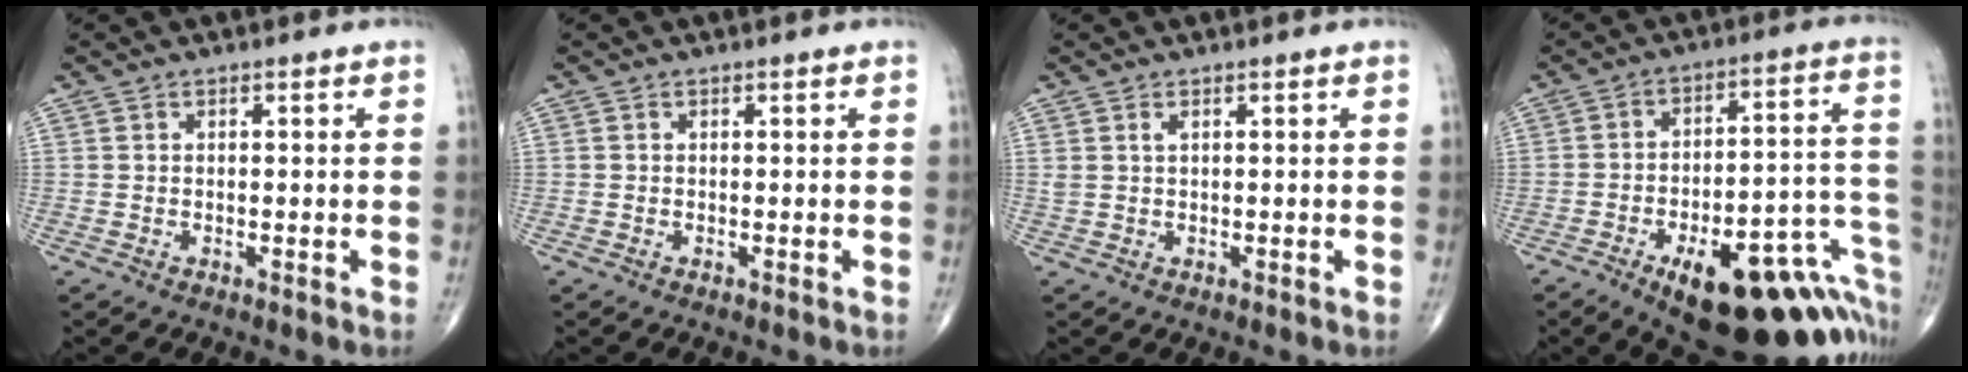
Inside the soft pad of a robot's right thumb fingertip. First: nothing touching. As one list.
[{"total": 0.0}, {"total": 1.1, "force": [0.6, 0.4, 0.8], "torque": [-0.020, 0.006, 0.017]}, {"total": 27.4, "force": [-12.7, 10.9, 21.8], "torque": [-0.191, 0.084, -0.166]}]